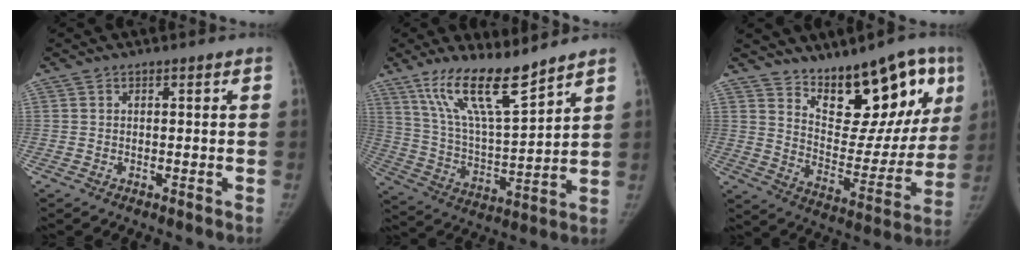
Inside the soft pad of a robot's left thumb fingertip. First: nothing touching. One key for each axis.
{"total": 15.4, "fx": 11.3, "fy": 2.9, "fz": 10.1, "tx": -0.171, "ty": -0.066, "tz": 0.221}
{"total": 19.6, "fx": 11.9, "fy": 8.9, "fz": 12.8, "tx": -0.111, "ty": -0.071, "tz": 0.184}